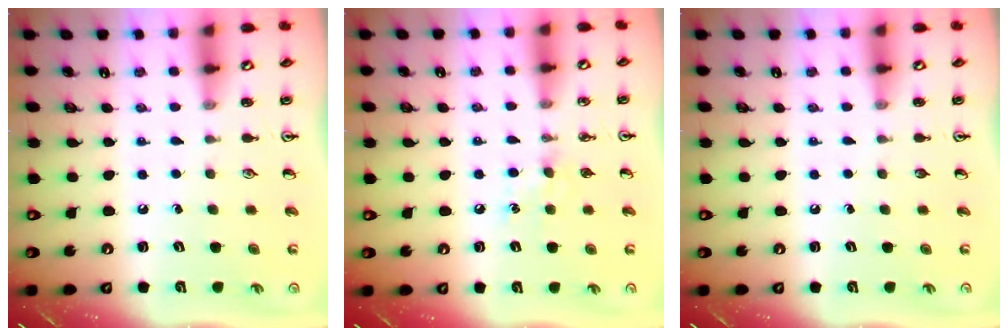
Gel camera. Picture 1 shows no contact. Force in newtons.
{"total": 5.9, "press": 5.9, "slide": 0.7}
{"total": 0.0}